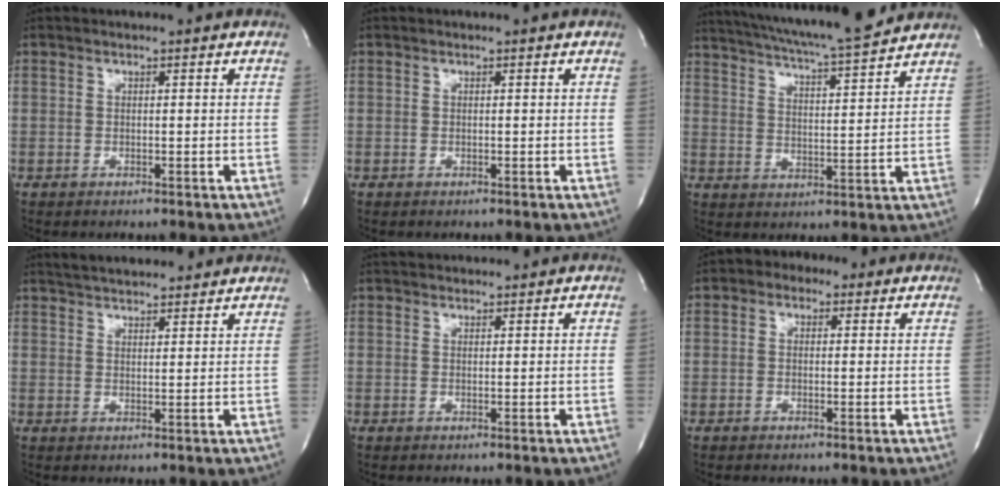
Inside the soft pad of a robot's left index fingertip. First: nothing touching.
{"total": 0.0}
{"total": 17.5, "force": [15.7, 0.7, 7.6], "torque": [-0.134, 0.008, 0.232]}
{"total": 10.7, "force": [9.8, 2.2, 3.6], "torque": [-0.054, 0.023, 0.136]}
{"total": 3.9, "force": [3.7, 0.9, 0.9], "torque": [-0.011, 0.034, 0.056]}
{"total": 3.2, "force": [1.0, 2.4, 1.8], "torque": [-0.029, 0.021, 0.008]}